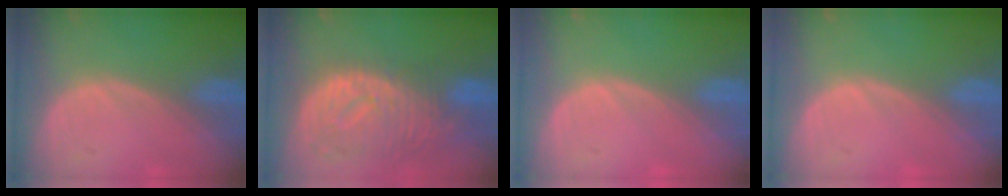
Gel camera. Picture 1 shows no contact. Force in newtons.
{"total": 10.9, "press": 9.7, "slide": 4.9}
{"total": 0.0}
{"total": 0.0}